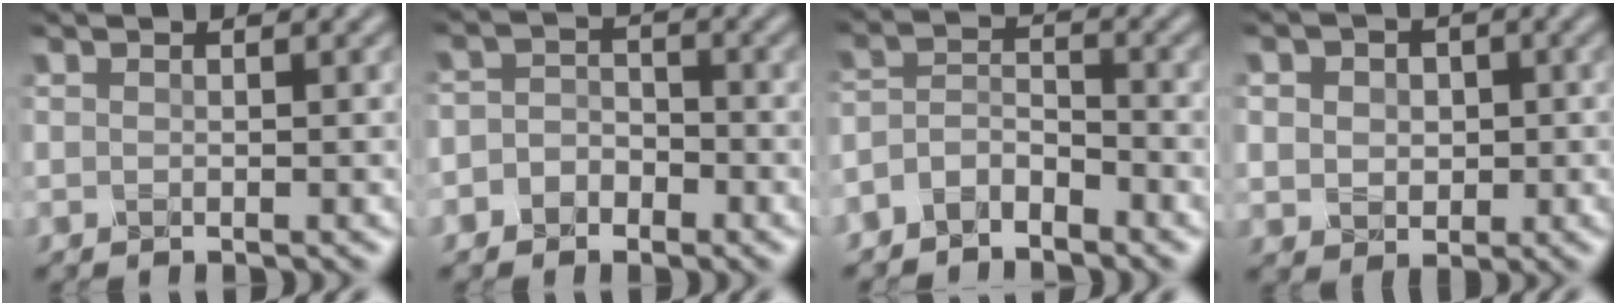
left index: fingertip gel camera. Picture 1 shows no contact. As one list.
[{"total": 2.3, "force": [-1.2, 1.8, 0.8], "torque": [0.003, 0.006, -0.037]}, {"total": 2.9, "force": [-2.3, 1.2, 1.3], "torque": [-0.031, 0.005, -0.056]}, {"total": 4.8, "force": [1.0, 4.0, 2.5], "torque": [-0.042, 0.019, -0.001]}]